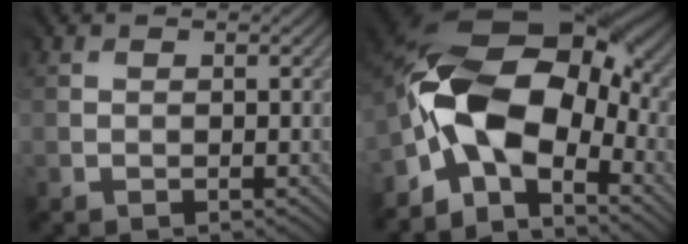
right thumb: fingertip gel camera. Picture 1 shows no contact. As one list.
[{"total": 11.9, "force": [-3.9, 7.5, 8.4], "torque": [-0.153, 0.000, -0.078]}]